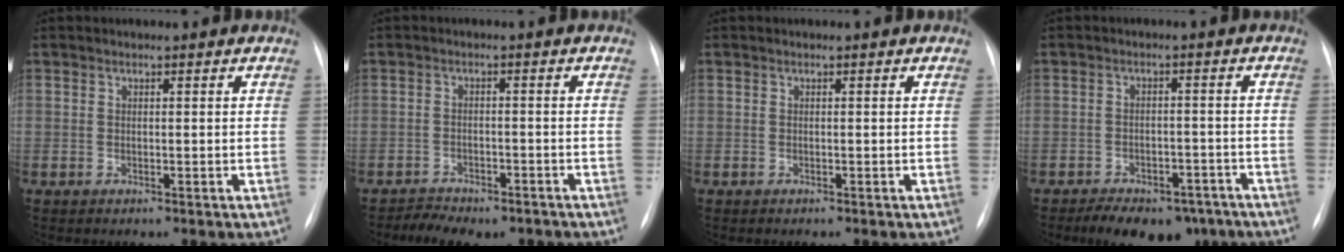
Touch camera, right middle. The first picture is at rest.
{"total": 7.9, "force": [-6.5, 3.4, 3.0], "torque": [-0.038, 0.008, -0.088]}
{"total": 0.0}
{"total": 11.9, "force": [-8.7, 6.1, 5.3], "torque": [-0.075, 0.012, -0.118]}